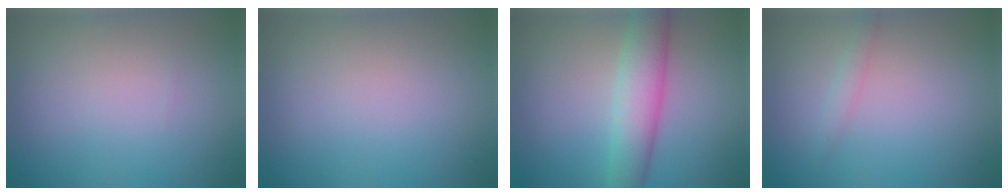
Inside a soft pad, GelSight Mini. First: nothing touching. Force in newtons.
{"total": 0.0}
{"total": 5.0, "press": 5.0, "slide": 0.1}
{"total": 1.0, "press": 1.0, "slide": 0.0}